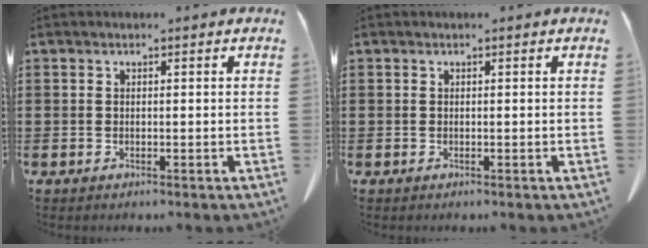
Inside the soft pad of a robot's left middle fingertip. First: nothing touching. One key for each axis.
{"total": 0.0}